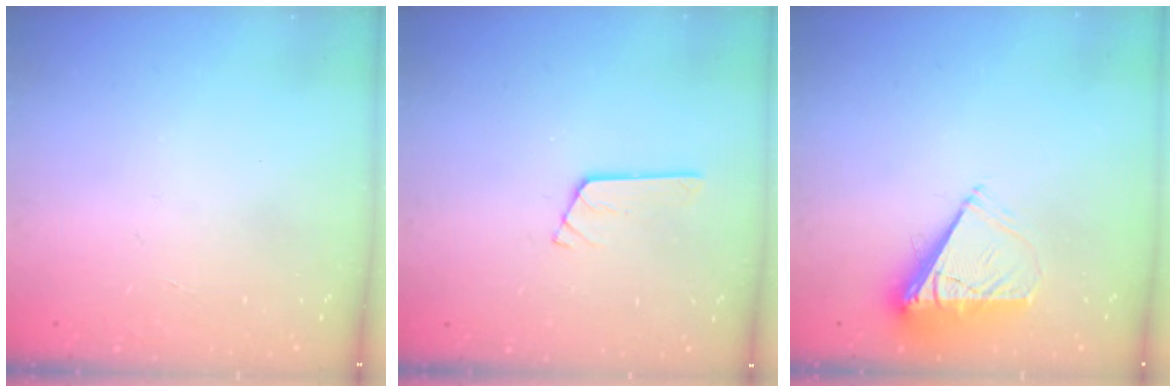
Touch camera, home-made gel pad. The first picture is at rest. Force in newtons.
{"total": 2.9, "press": 2.8, "slide": 0.3}
{"total": 7.8, "press": 7.8, "slide": 1.0}